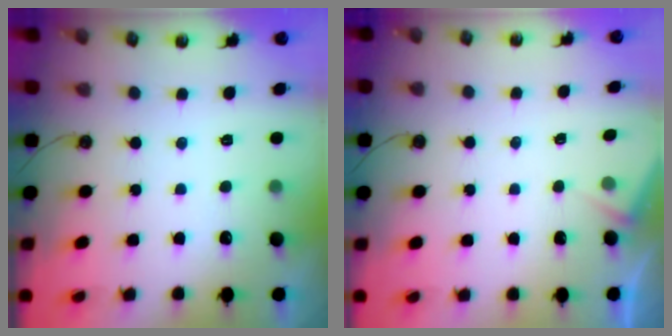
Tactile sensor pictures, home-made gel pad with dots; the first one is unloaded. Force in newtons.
{"total": 3.4, "press": 3.4, "slide": 0.5}